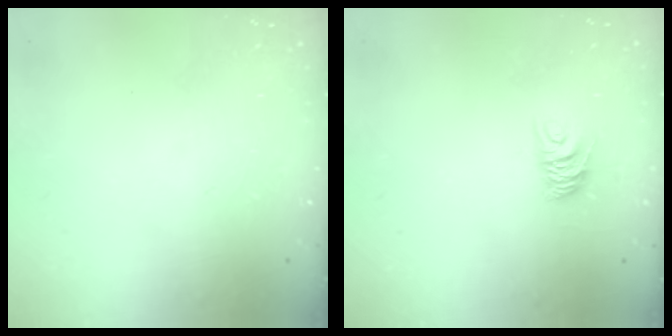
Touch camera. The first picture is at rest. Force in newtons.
{"total": 6.3, "press": 6.3, "slide": 0.4}